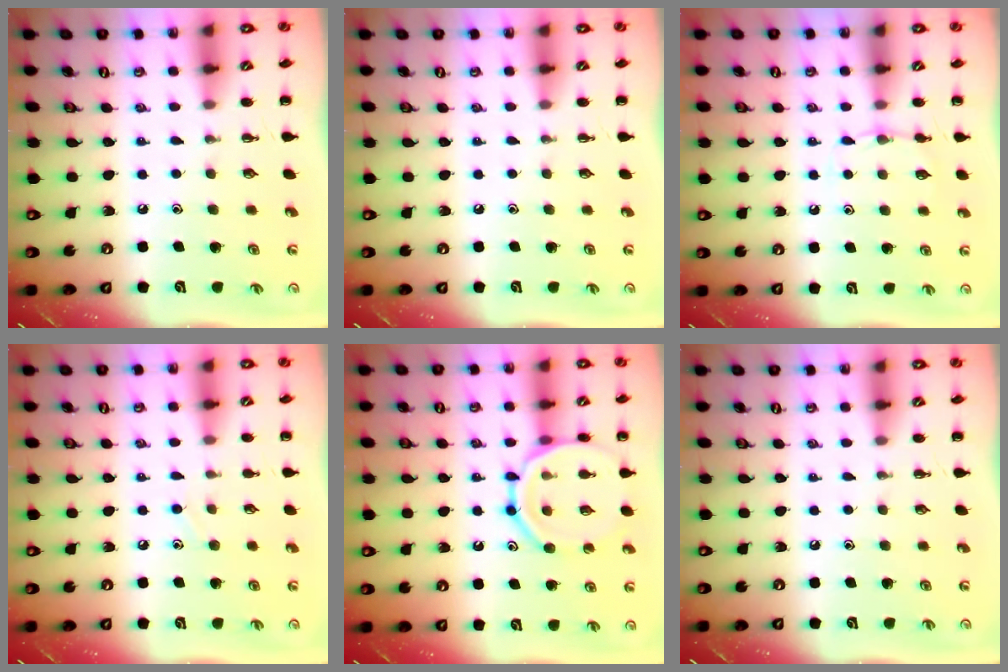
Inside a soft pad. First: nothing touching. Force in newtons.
{"total": 0.0}
{"total": 4.6, "press": 4.3, "slide": 1.7}
{"total": 6.6, "press": 6.1, "slide": 2.4}
{"total": 14.9, "press": 14.7, "slide": 1.9}
{"total": 0.0}